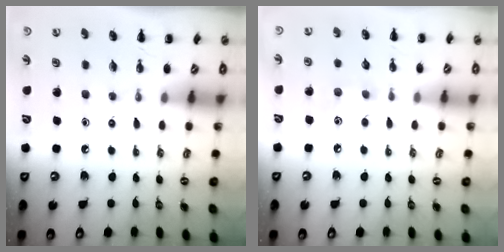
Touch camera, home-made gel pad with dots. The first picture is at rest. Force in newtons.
{"total": 4.5, "press": 4.4, "slide": 1.2}